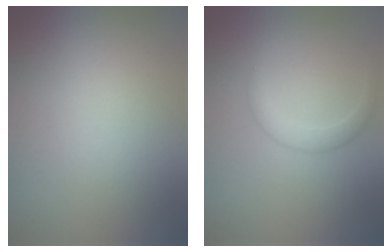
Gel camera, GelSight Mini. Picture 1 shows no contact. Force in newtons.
{"total": 1.9, "press": 1.9, "slide": 0.1}